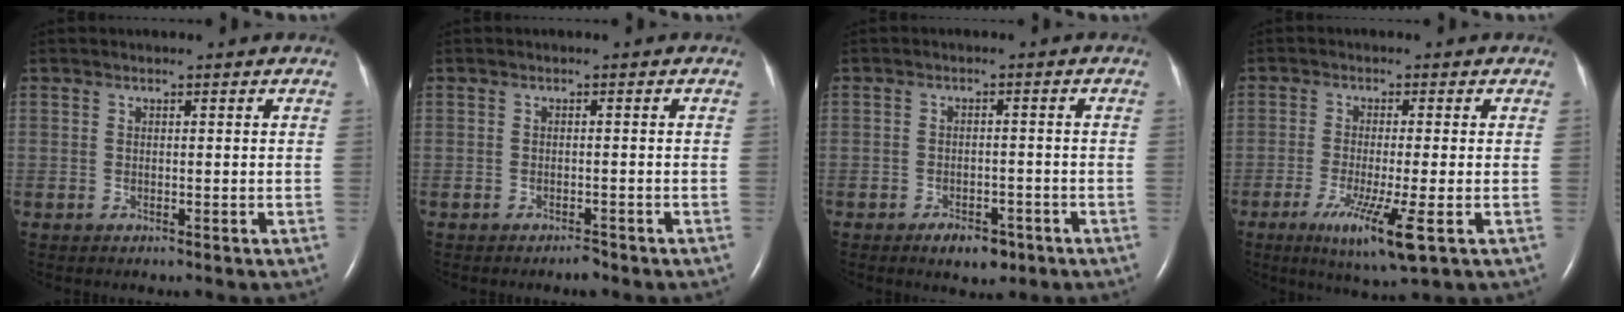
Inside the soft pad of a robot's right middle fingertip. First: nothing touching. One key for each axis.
{"total": 1.2, "fx": -1.1, "fy": 0.3, "fz": 0.5, "tx": -0.011, "ty": -0.001, "tz": -0.013}
{"total": 4.2, "fx": -2.7, "fy": 2.1, "fz": 2.4, "tx": -0.037, "ty": 0.001, "tz": -0.033}
{"total": 8.1, "fx": -3.5, "fy": 0.1, "fz": 7.3, "tx": -0.136, "ty": -0.027, "tz": -0.056}